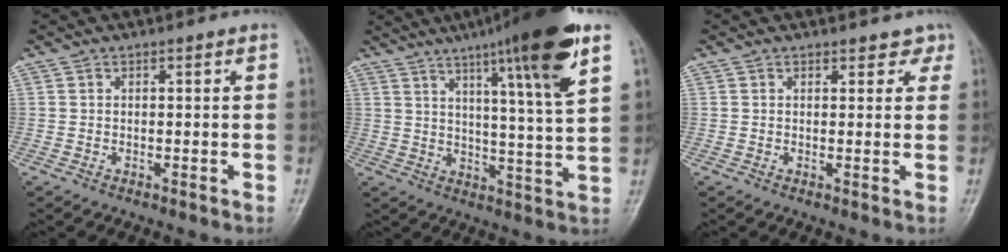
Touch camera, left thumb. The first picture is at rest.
{"total": 17.6, "force": [9.5, 1.1, 14.8], "torque": [-0.215, -0.037, 0.138]}
{"total": 2.4, "force": [1.8, 1.5, 0.3], "torque": [0.023, -0.008, 0.010]}